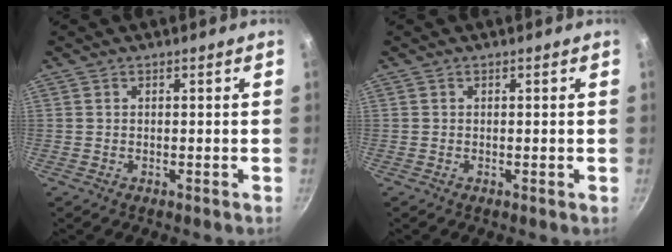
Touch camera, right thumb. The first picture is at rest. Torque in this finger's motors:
{"motor_torque": [0.47, 0.38, 0.23, -0.12, 0.01]}